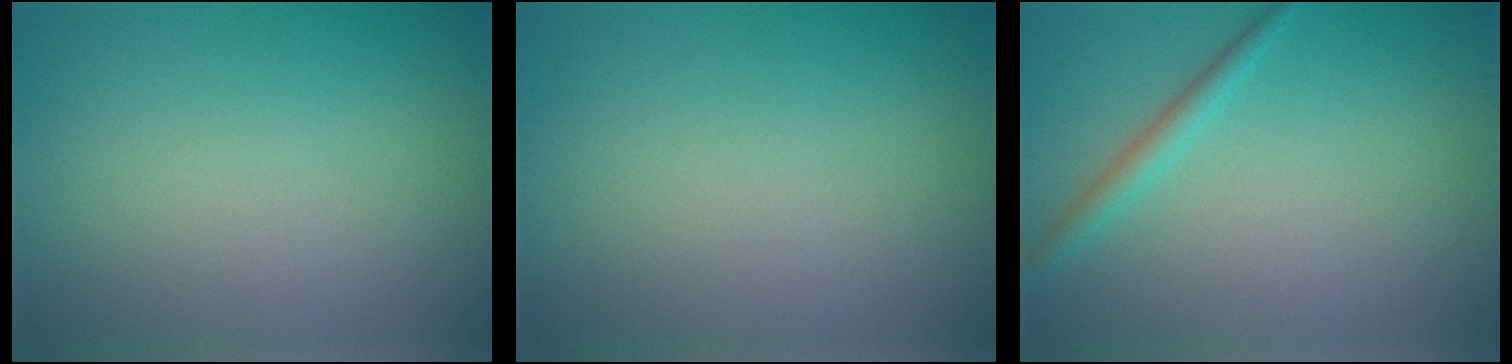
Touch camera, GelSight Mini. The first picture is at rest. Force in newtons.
{"total": 0.0}
{"total": 1.6, "press": 1.6, "slide": 0.1}